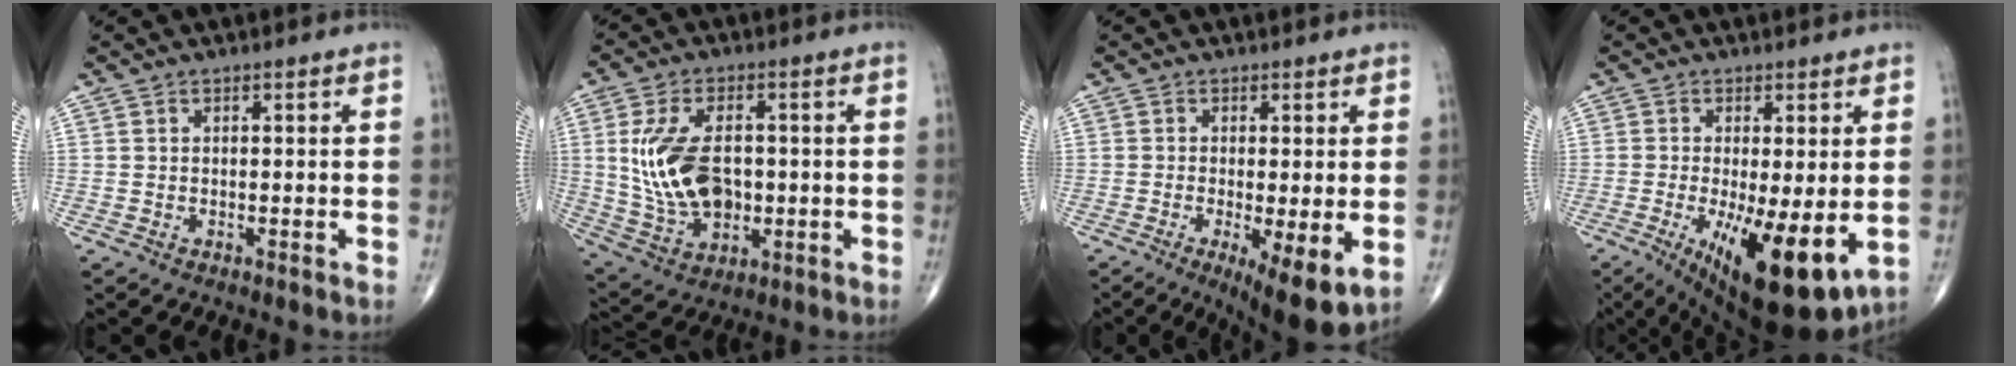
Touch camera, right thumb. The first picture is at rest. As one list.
[{"total": 14.1, "force": [0.4, 8.6, 11.1], "torque": [-0.202, -0.002, 0.021]}, {"total": 9.7, "force": [-2.8, 2.7, 8.8], "torque": [-0.138, -0.022, -0.039]}, {"total": 14.9, "force": [-3.7, 4.8, 13.7], "torque": [-0.204, -0.029, -0.041]}]